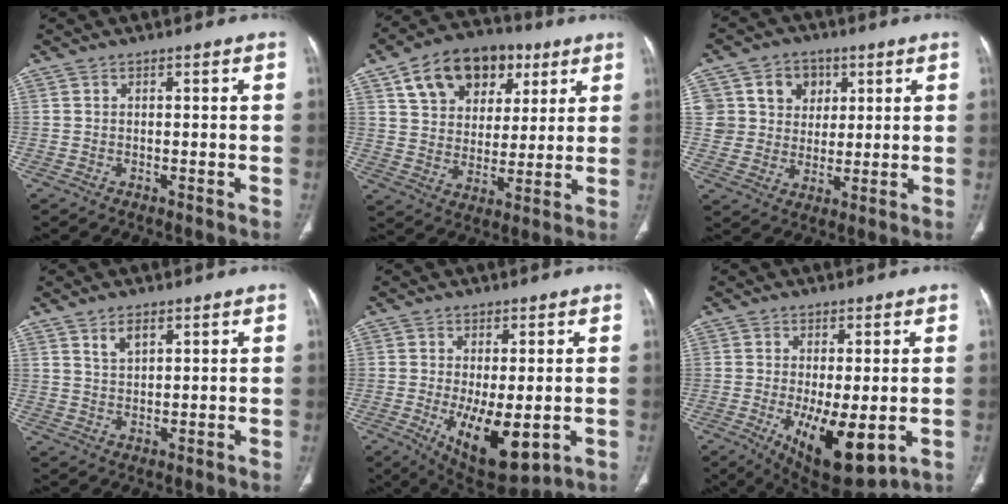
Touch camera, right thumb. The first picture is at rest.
{"total": 17.1, "force": [8.0, 11.8, 9.5], "torque": [-0.121, -0.005, 0.134]}
{"total": 10.2, "force": [3.8, 9.1, 2.7], "torque": [0.001, -0.005, 0.066]}
{"total": 3.6, "force": [2.2, 1.7, 2.3], "torque": [-0.036, -0.012, 0.046]}
{"total": 12.1, "force": [-2.7, 5.1, 10.7], "torque": [-0.165, -0.026, -0.024]}
{"total": 12.6, "force": [-3.0, 4.8, 11.2], "torque": [-0.177, -0.025, -0.030]}